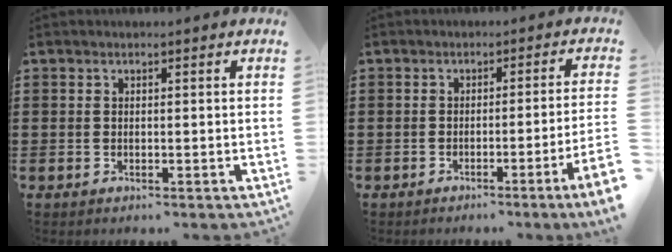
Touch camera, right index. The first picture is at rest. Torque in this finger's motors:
{"motor_torque": [0.45, -0.14, 0.31, 0.07]}